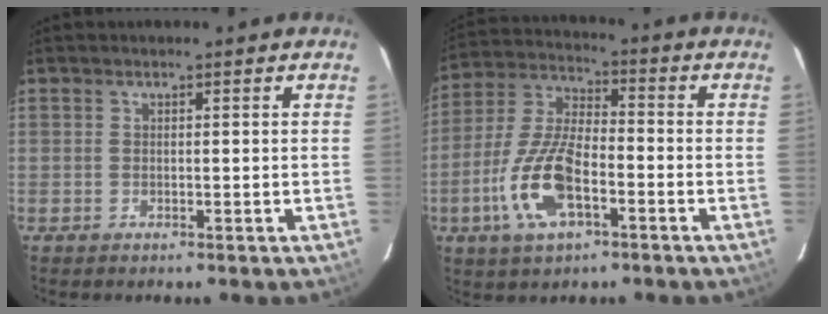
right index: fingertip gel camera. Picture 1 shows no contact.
{"total": 14.1, "force": [-5.4, 5.8, 11.6], "torque": [-0.253, -0.003, -0.103]}